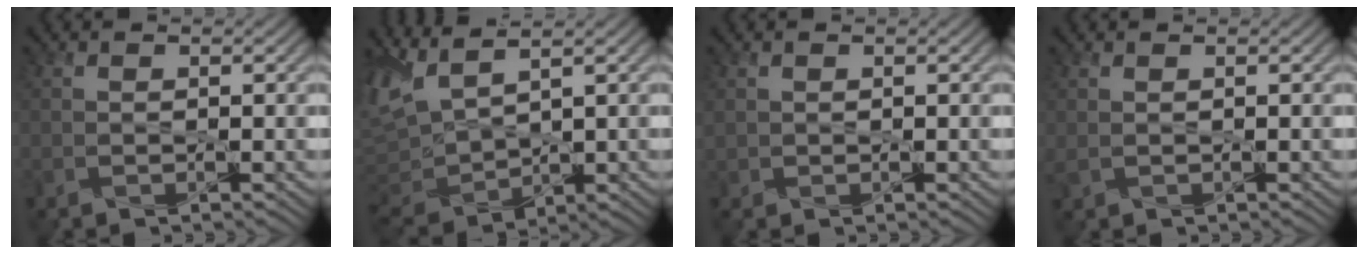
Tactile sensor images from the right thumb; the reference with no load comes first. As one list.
[{"total": 8.7, "force": [4.4, 3.7, 6.5], "torque": [-0.196, 0.002, 0.089]}, {"total": 0.9, "force": [0.5, 0.8, 0.0], "torque": [-0.004, 0.000, 0.011]}, {"total": 0.9, "force": [0.2, 0.5, 0.6], "torque": [-0.022, -0.001, 0.007]}]